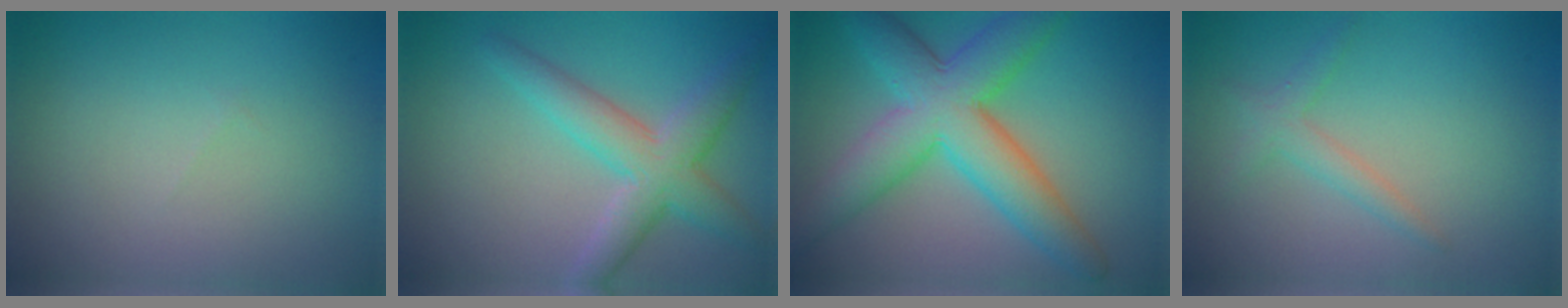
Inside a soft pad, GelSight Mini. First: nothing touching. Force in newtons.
{"total": 5.1, "press": 5.1, "slide": 0.3}
{"total": 8.7, "press": 8.7, "slide": 0.2}
{"total": 1.8, "press": 1.8, "slide": 0.1}